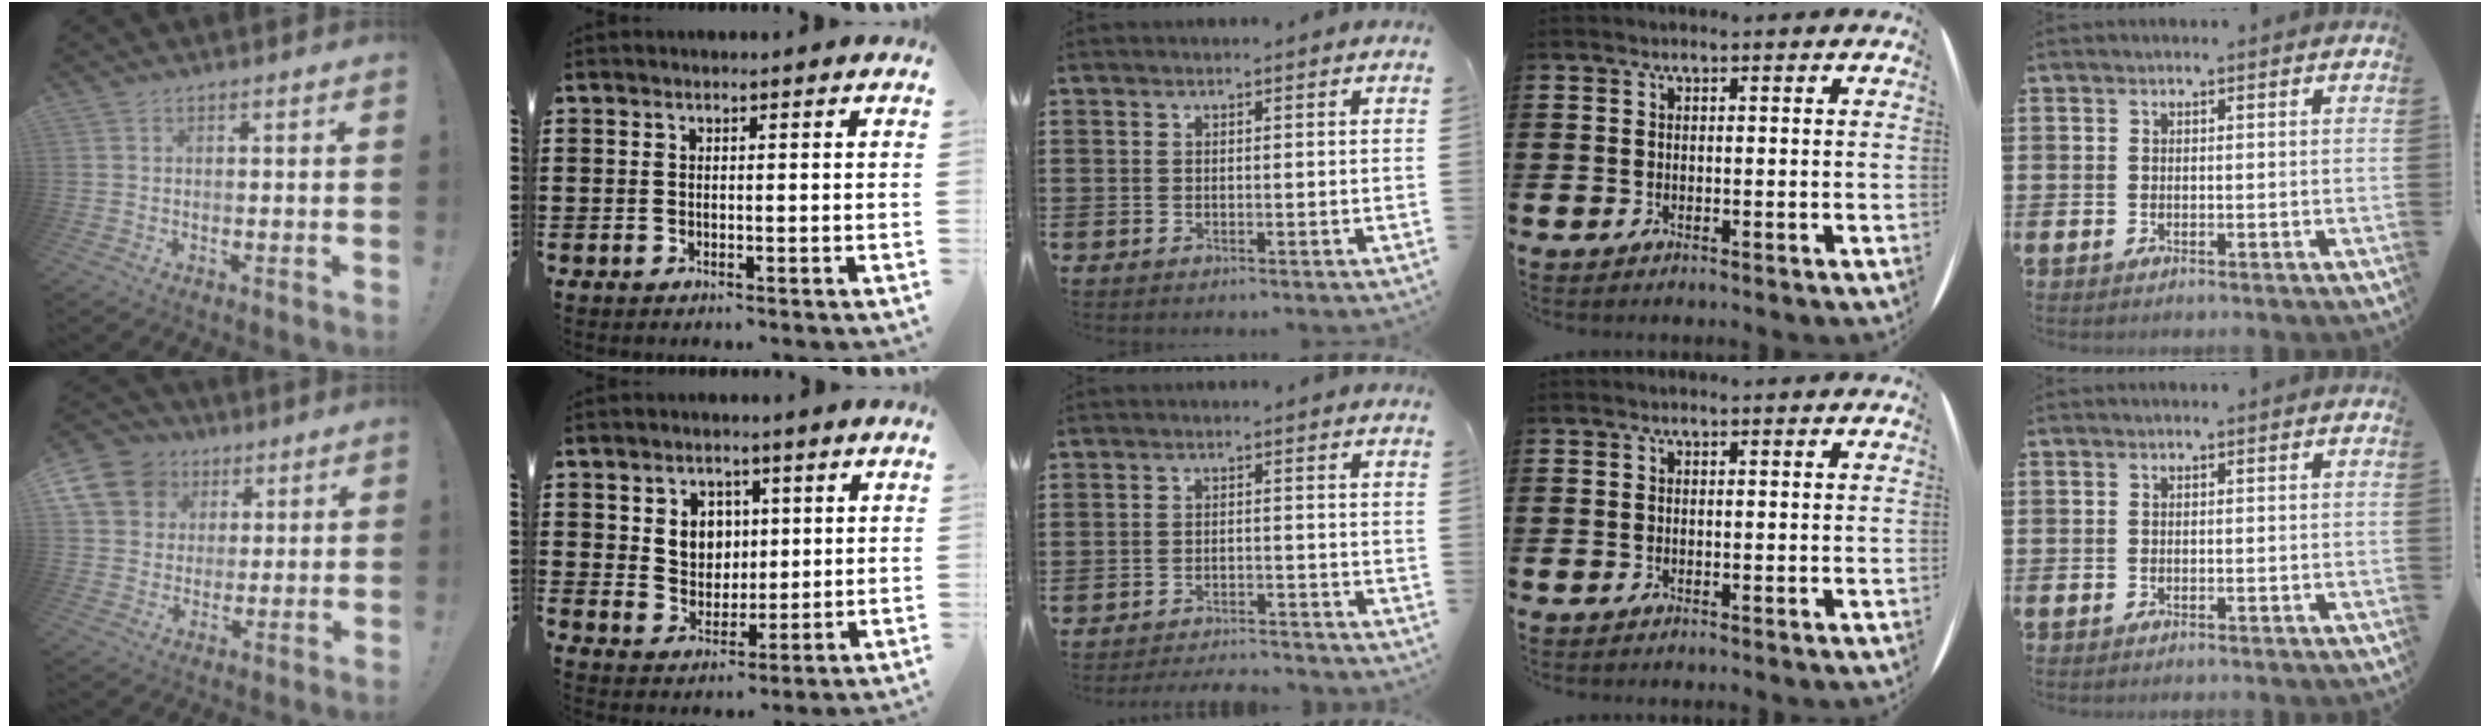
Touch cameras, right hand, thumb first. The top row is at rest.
{"thumb": {"total": 13.9, "force": [5.5, 11.5, 5.4], "torque": [-0.087, -0.026, 0.113]}, "index": {"total": 4.9, "force": [1.7, 4.2, 1.6], "torque": [-0.036, 0.007, 0.026]}, "middle": {"total": 2.9, "force": [-2.9, 0.2, 0.1], "torque": [-0.008, 0.001, -0.062]}}